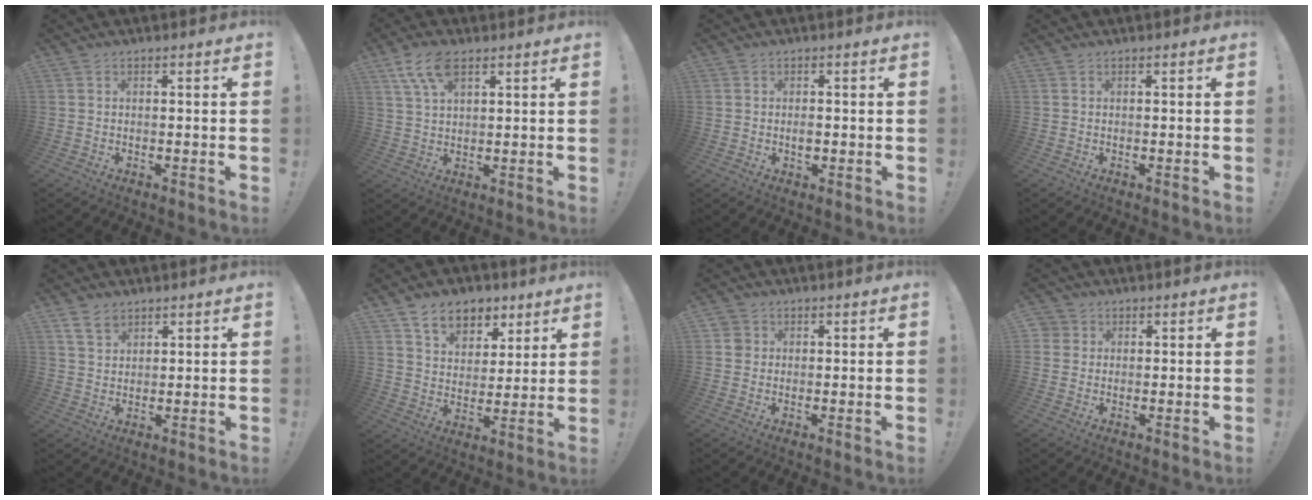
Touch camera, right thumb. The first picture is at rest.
{"total": 8.7, "force": [4.8, 4.0, 6.1], "torque": [-0.109, -0.010, 0.091]}
{"total": 4.2, "force": [0.2, 4.0, 1.3], "torque": [-0.011, -0.004, 0.003]}
{"total": 0.0}
{"total": 5.0, "force": [3.6, 2.9, 1.9], "torque": [-0.034, -0.012, 0.068]}
{"total": 10.4, "force": [6.6, 7.1, 3.7], "torque": [-0.046, -0.044, 0.126]}
{"total": 2.7, "force": [0.8, 2.5, 0.6], "torque": [-0.013, 0.006, 0.015]}
{"total": 2.8, "force": [0.9, 2.6, 0.7], "torque": [-0.006, -0.002, 0.015]}